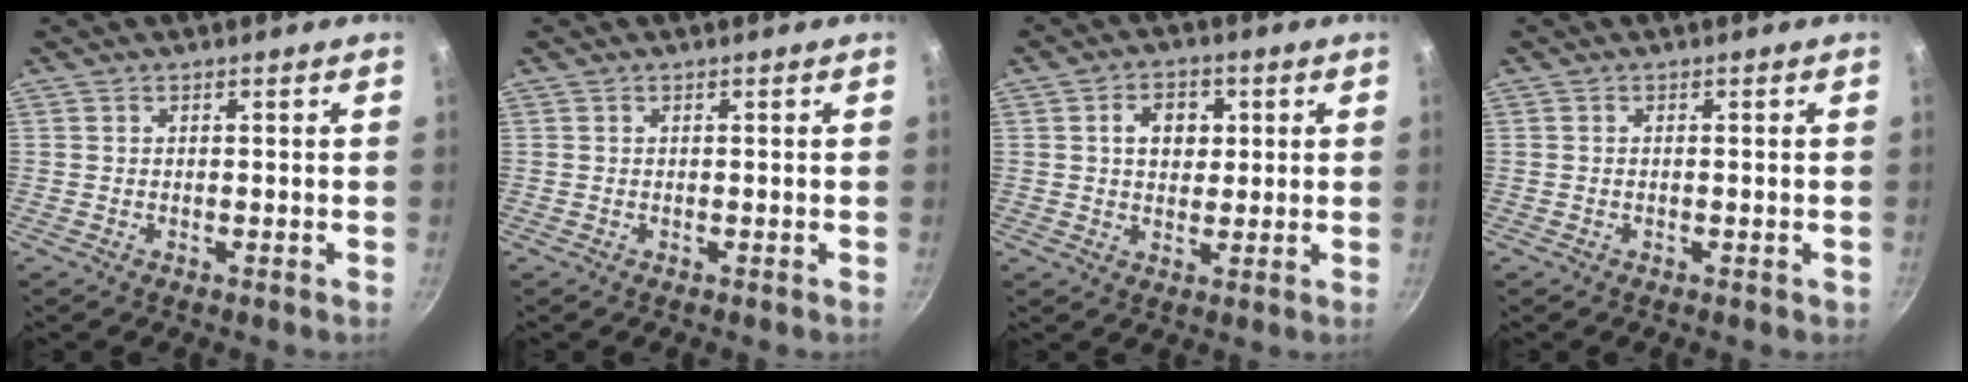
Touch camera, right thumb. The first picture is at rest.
{"total": 0.0}
{"total": 6.3, "force": [1.5, 4.8, 3.9], "torque": [-0.039, 0.002, 0.019]}
{"total": 0.6, "force": [-0.2, 0.3, 0.4], "torque": [-0.005, 0.003, -0.003]}